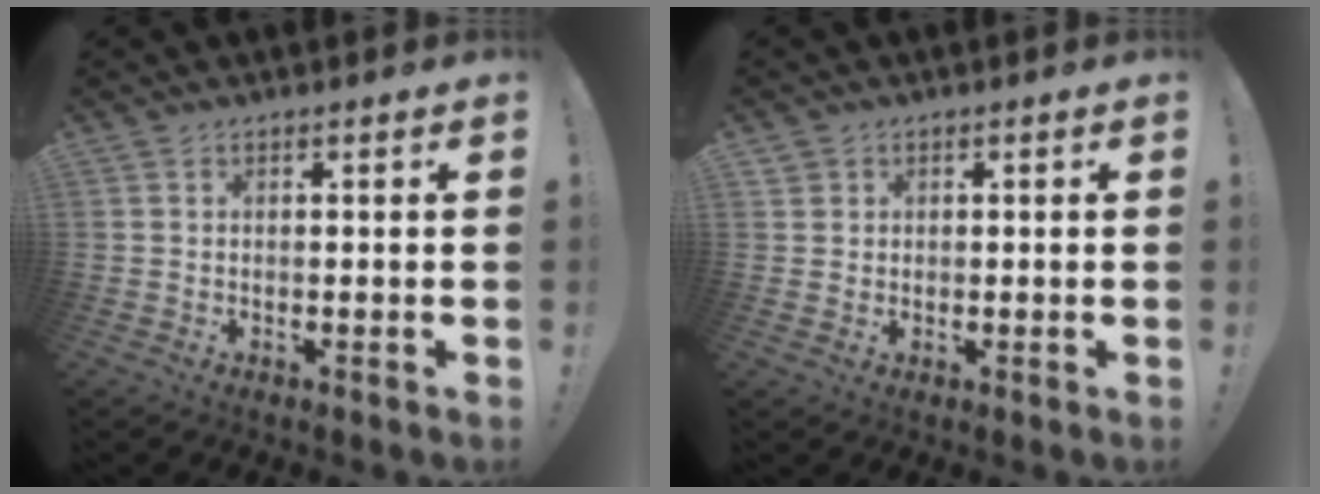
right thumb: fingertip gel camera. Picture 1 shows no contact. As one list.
[{"total": 2.4, "force": [1.1, 2.1, 0.2], "torque": [0.001, -0.004, 0.020]}]